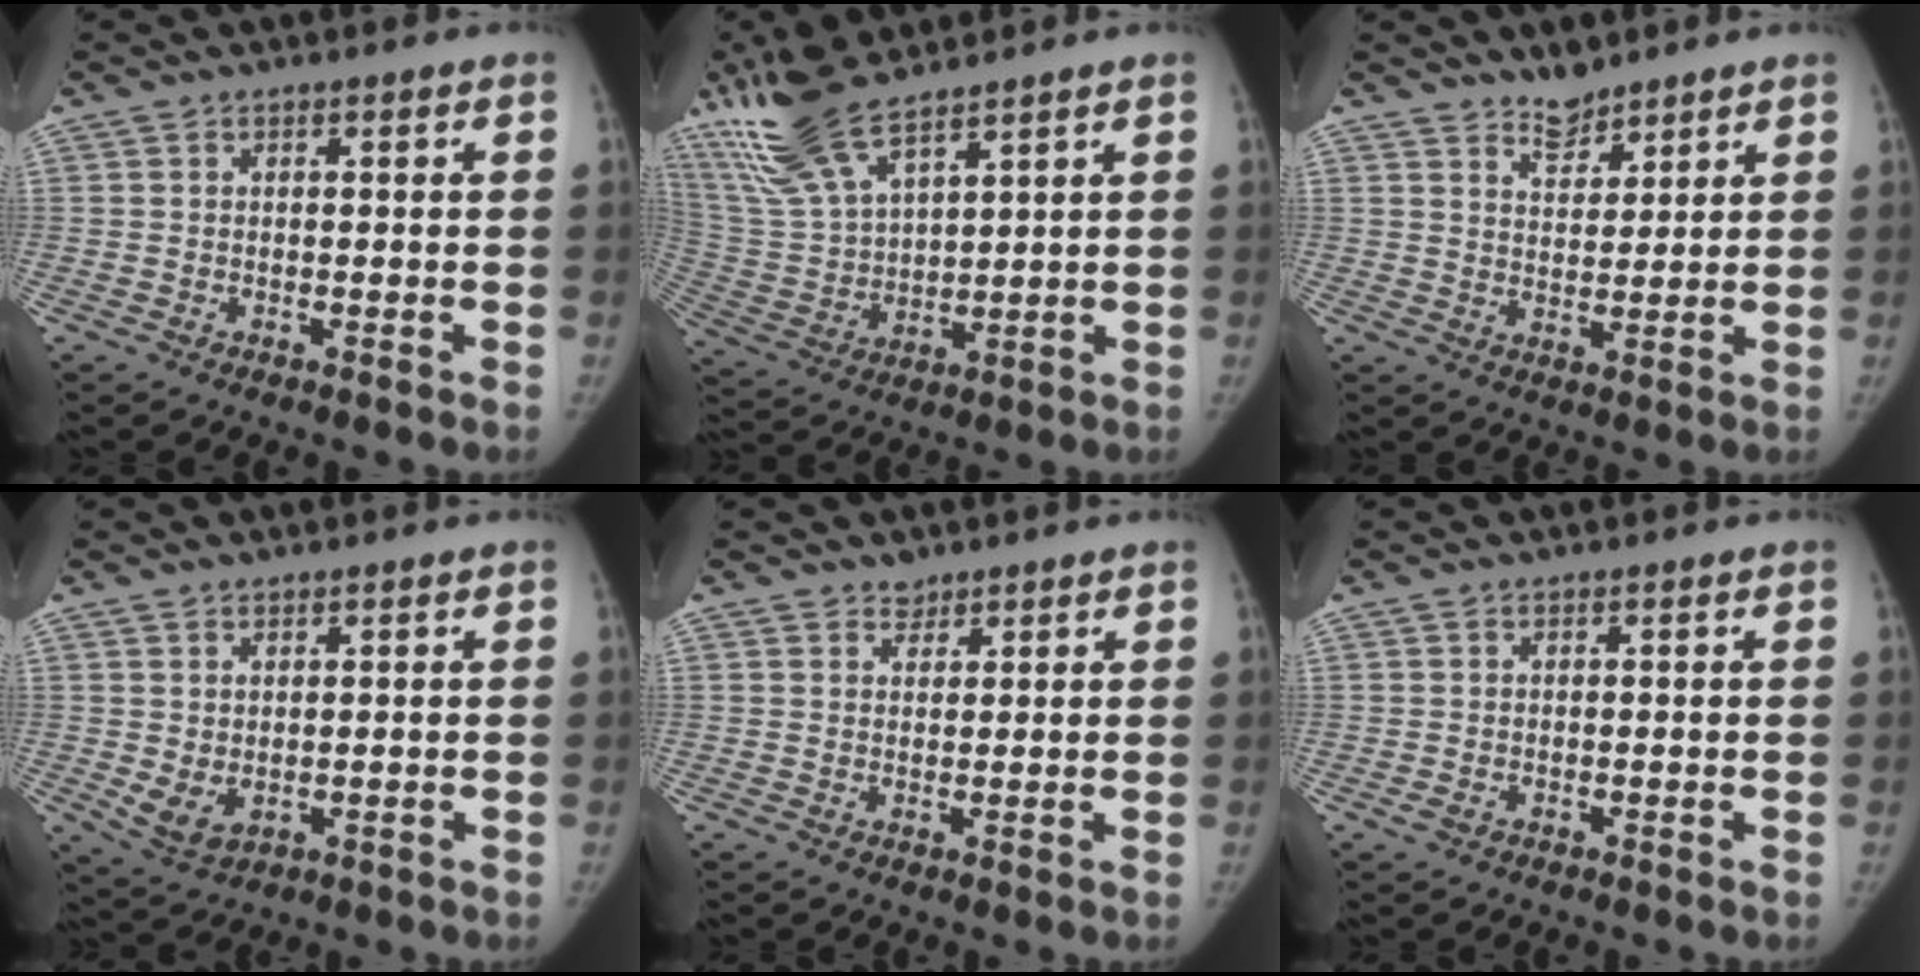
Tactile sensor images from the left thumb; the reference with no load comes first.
{"total": 13.7, "force": [10.7, 3.5, 7.8], "torque": [-0.163, -0.039, 0.229]}
{"total": 4.7, "force": [4.1, 1.9, 1.3], "torque": [-0.001, -0.035, 0.074]}
{"total": 4.3, "force": [0.2, 2.9, 3.2], "torque": [-0.060, -0.010, 0.019]}
{"total": 1.8, "force": [1.5, 1.1, 0.1], "torque": [0.014, -0.010, 0.018]}
{"total": 1.0, "force": [-0.1, 0.8, 0.6], "torque": [-0.018, -0.003, -0.001]}